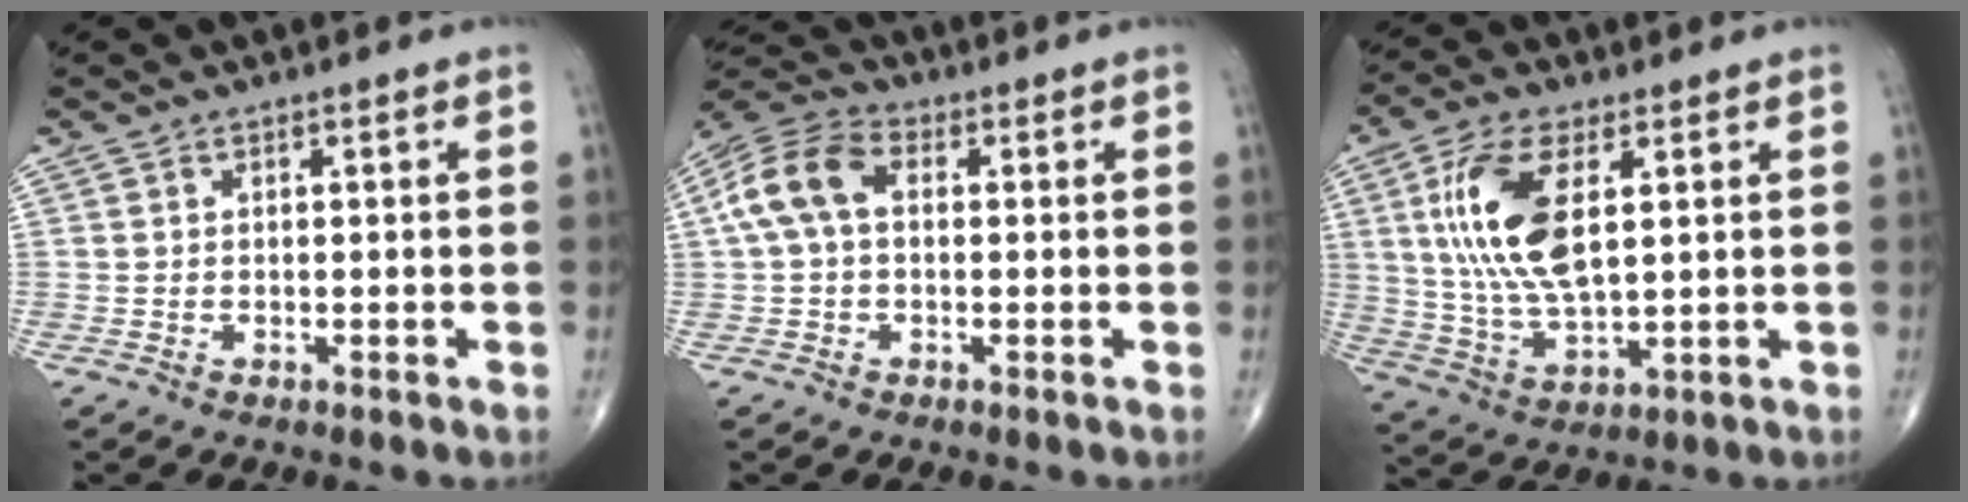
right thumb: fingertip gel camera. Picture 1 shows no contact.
{"total": 9.8, "force": [1.0, 6.3, 7.4], "torque": [-0.155, 0.032, 0.012]}
{"total": 14.7, "force": [3.7, 6.5, 12.7], "torque": [-0.262, -0.011, 0.077]}